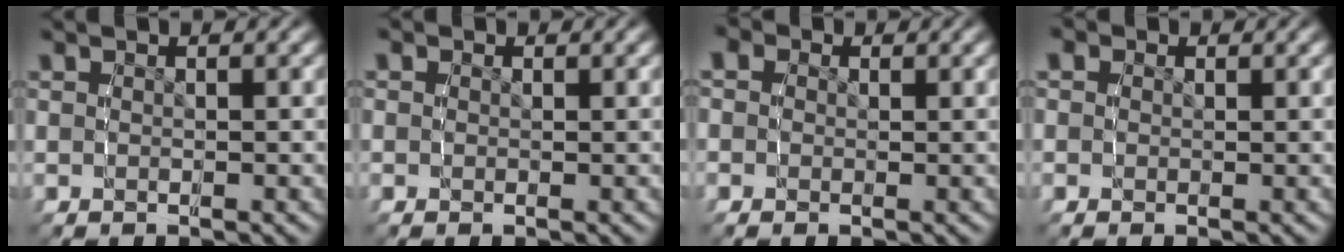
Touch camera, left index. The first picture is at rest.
{"total": 1.0, "force": [0.0, 1.0, 0.1], "torque": [0.002, -0.009, 0.002]}
{"total": 2.8, "force": [0.2, 2.7, 0.8], "torque": [-0.016, -0.002, -0.005]}
{"total": 1.8, "force": [0.2, 1.8, 0.5], "torque": [-0.006, -0.007, 0.002]}